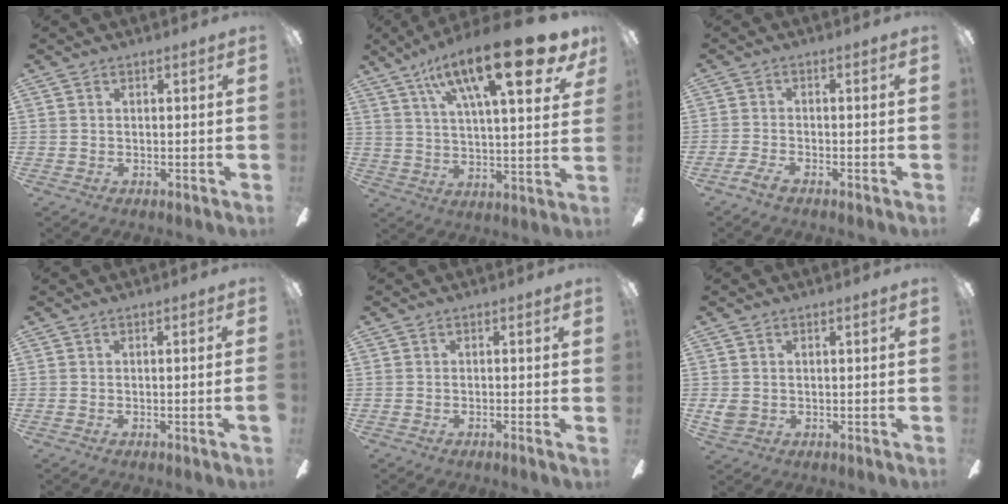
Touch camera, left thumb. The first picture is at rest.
{"total": 23.7, "force": [13.5, 6.8, 18.2], "torque": [-0.281, -0.065, 0.209]}
{"total": 3.1, "force": [-2.0, 0.5, 2.3], "torque": [-0.041, 0.006, -0.036]}
{"total": 1.8, "force": [-0.4, -0.4, 1.7], "torque": [-0.027, -0.004, -0.008]}
{"total": 1.6, "force": [-0.5, -0.2, 1.5], "torque": [-0.024, -0.002, -0.010]}
{"total": 3.0, "force": [0.0, 2.1, 2.1], "torque": [-0.038, 0.000, -0.002]}